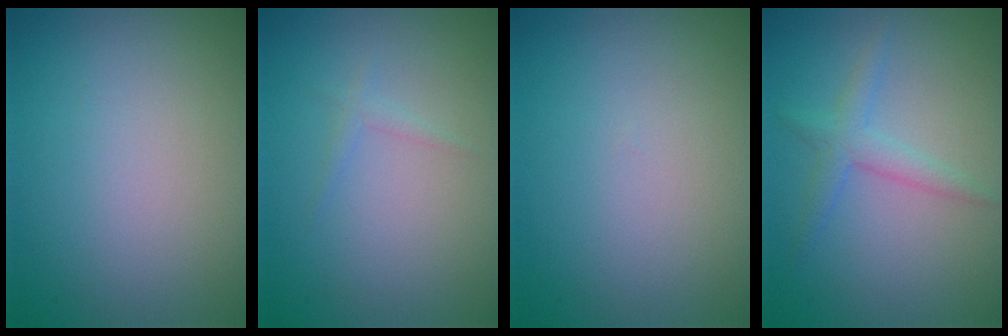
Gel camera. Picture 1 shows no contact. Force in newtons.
{"total": 0.8, "press": 0.8, "slide": 0.1}
{"total": 0.0}
{"total": 2.0, "press": 2.0, "slide": 0.1}